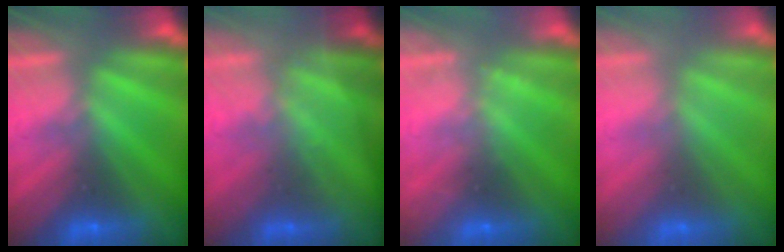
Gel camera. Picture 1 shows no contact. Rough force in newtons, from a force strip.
{"total": 1.3}
{"total": 2.4}
{"total": 2.5}